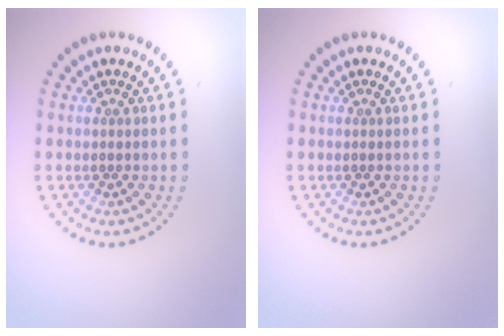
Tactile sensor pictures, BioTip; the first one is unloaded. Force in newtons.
{"total": 0.0}